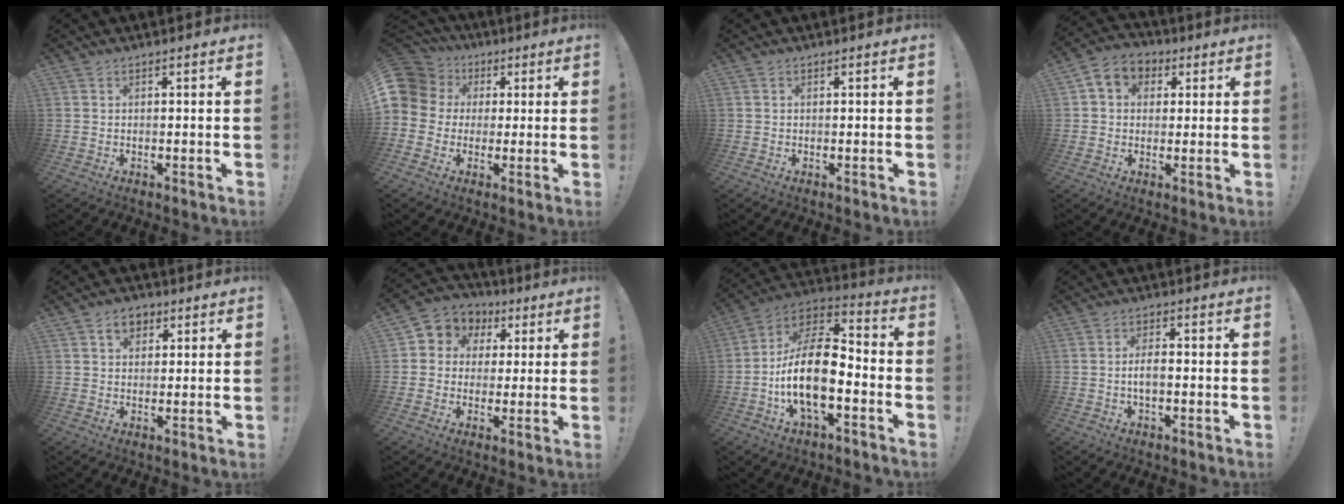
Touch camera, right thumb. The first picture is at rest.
{"total": 8.8, "force": [1.1, 8.2, 3.0], "torque": [-0.068, 0.001, 0.024]}
{"total": 0.0}
{"total": 7.3, "force": [1.7, 6.1, 3.6], "torque": [-0.058, 0.006, 0.038]}
{"total": 5.4, "force": [2.5, 3.9, 2.6], "torque": [-0.036, 0.001, 0.045]}
{"total": 6.6, "force": [1.0, 6.3, 1.7], "torque": [-0.020, -0.005, 0.023]}
{"total": 18.5, "force": [-4.8, 8.9, 15.5], "torque": [-0.302, 0.018, -0.080]}
{"total": 4.0, "force": [-1.1, 1.3, 3.6], "torque": [-0.081, 0.003, -0.023]}